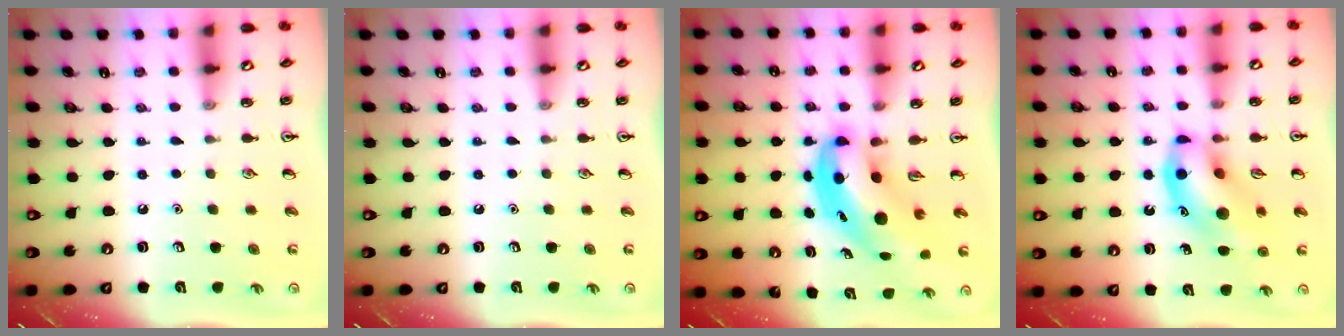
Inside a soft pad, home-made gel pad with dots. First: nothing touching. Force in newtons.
{"total": 0.0}
{"total": 6.7, "press": 6.6, "slide": 1.2}
{"total": 13.6, "press": 13.3, "slide": 3.1}